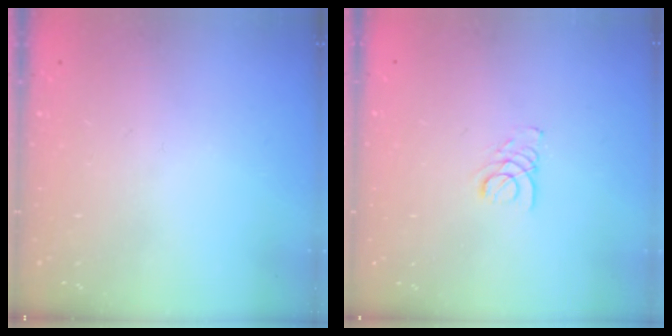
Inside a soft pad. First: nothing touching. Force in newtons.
{"total": 1.9, "press": 1.9, "slide": 0.2}